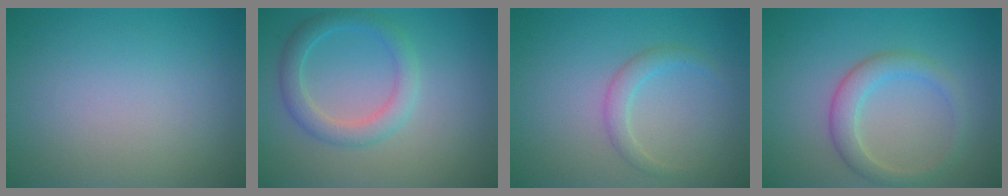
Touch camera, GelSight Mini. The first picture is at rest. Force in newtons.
{"total": 3.0, "press": 3.0, "slide": 0.2}
{"total": 1.7, "press": 1.7, "slide": 0.2}
{"total": 3.0, "press": 3.0, "slide": 0.1}